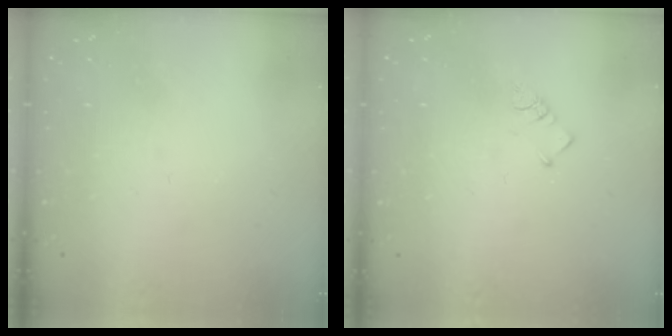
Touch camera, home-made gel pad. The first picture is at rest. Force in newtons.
{"total": 1.9, "press": 1.9, "slide": 0.3}